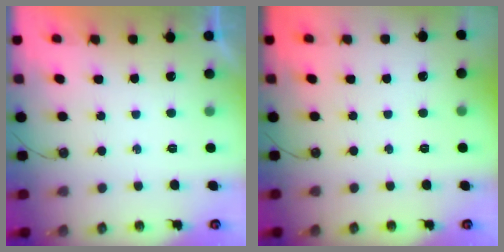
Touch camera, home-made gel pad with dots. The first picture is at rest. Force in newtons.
{"total": 0.0}